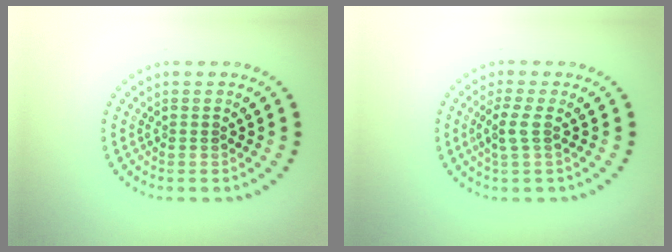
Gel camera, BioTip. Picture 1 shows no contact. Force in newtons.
{"total": 1.8, "press": 1.6, "slide": 0.8}